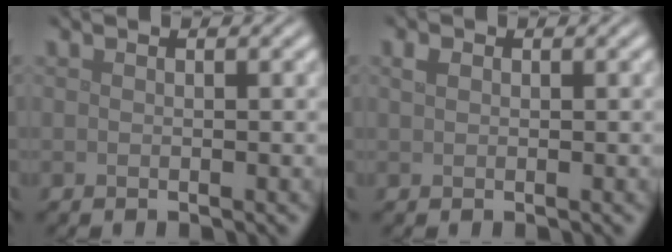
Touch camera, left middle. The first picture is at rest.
{"total": 0.8, "force": [0.4, 0.6, 0.5], "torque": [-0.011, 0.001, 0.006]}